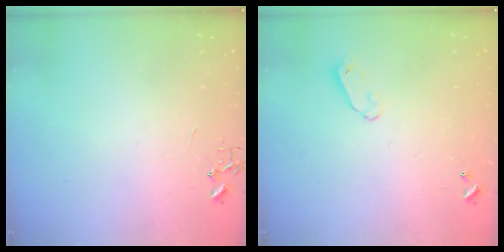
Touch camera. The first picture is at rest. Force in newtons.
{"total": 4.0, "press": 4.0, "slide": 0.4}